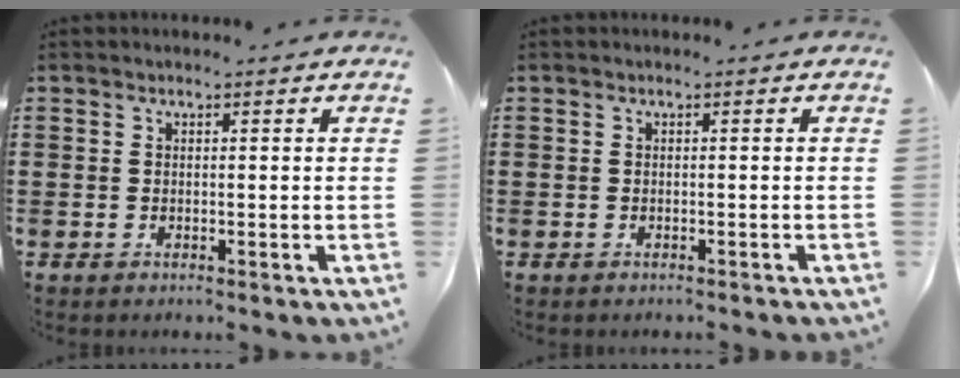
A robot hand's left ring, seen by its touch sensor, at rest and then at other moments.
{"total": 0.0}